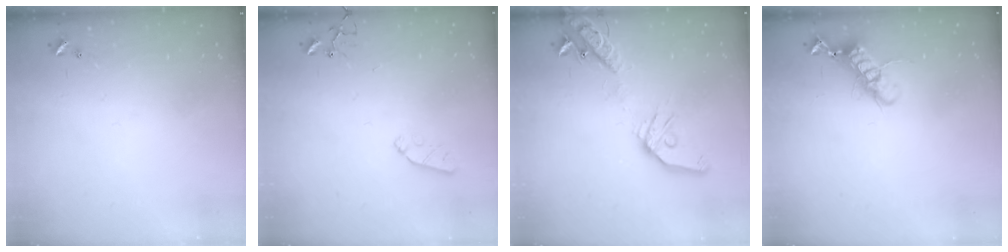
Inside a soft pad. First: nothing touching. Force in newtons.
{"total": 6.2, "press": 6.2, "slide": 0.9}
{"total": 17.4, "press": 17.1, "slide": 3.1}
{"total": 12.7, "press": 12.6, "slide": 1.1}